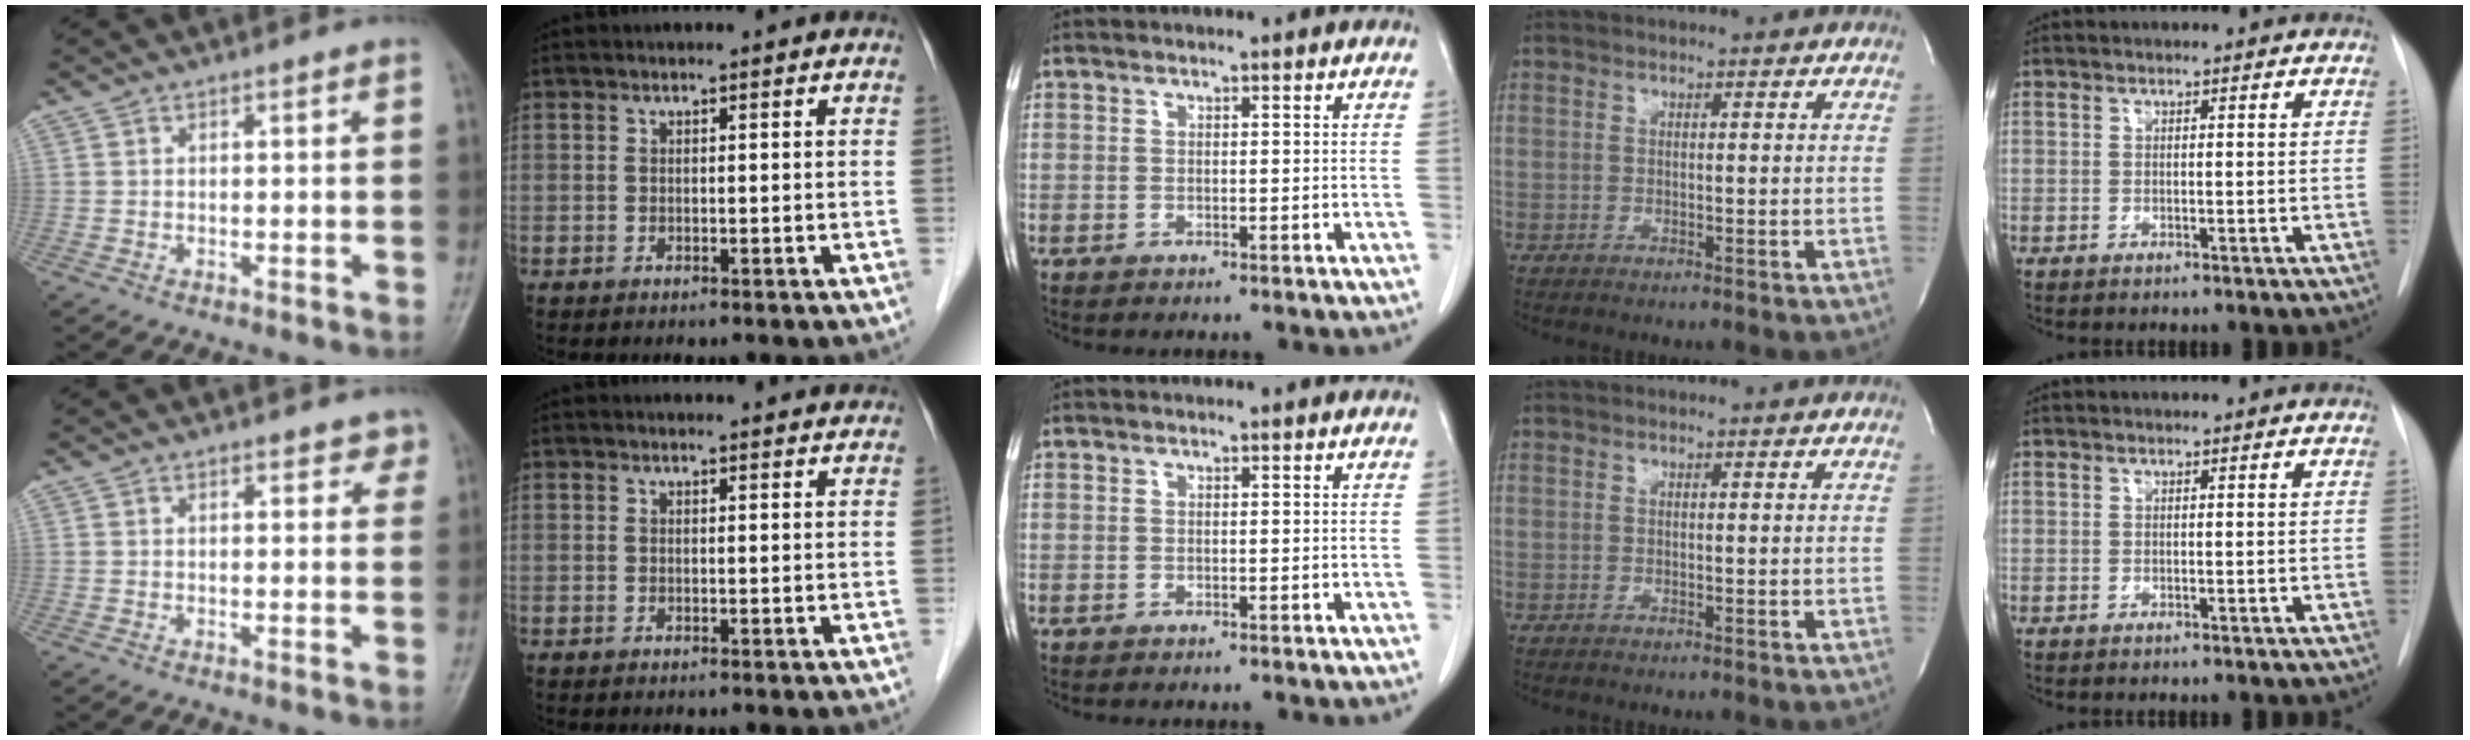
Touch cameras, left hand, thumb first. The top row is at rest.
{"thumb": {"total": 2.7, "force": [2.0, 1.4, 1.1], "torque": [0.013, -0.007, 0.019]}, "index": {"total": 4.3, "force": [4.2, 0.8, 0.5], "torque": [-0.007, 0.005, 0.037]}}